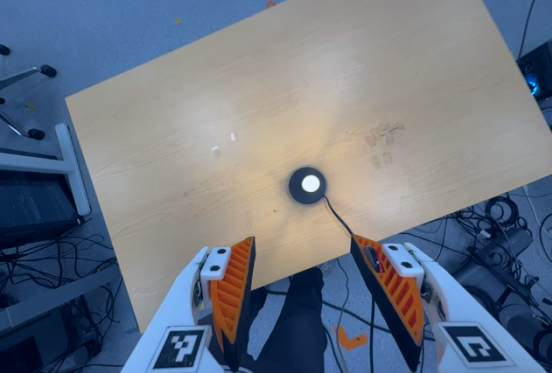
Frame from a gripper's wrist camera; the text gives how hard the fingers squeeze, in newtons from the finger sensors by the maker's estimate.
{"total": 0.0}